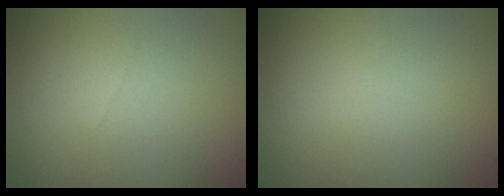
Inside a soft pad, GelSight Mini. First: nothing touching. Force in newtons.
{"total": 0.0}